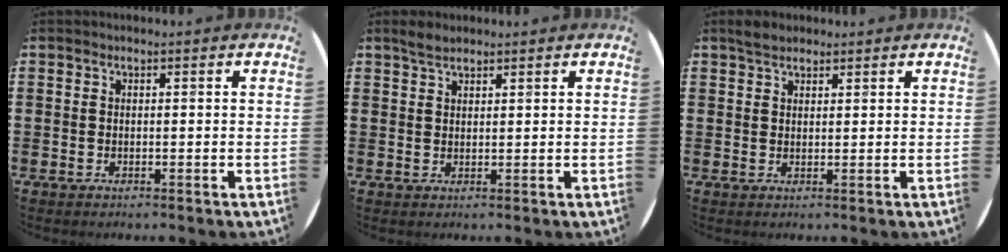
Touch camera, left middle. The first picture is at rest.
{"total": 2.0, "force": [1.8, 0.6, 0.8], "torque": [-0.009, 0.001, 0.031]}
{"total": 2.0, "force": [1.8, 0.8, 0.5], "torque": [-0.005, 0.002, 0.033]}